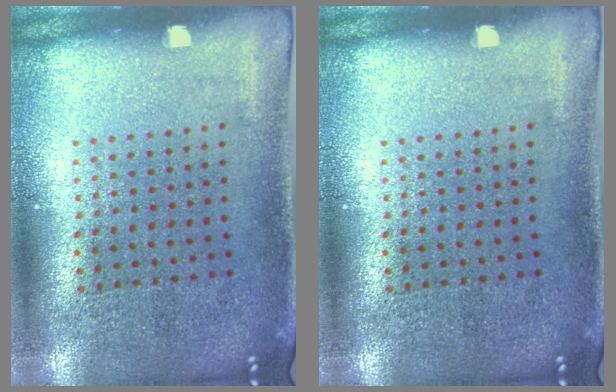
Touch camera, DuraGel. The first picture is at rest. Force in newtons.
{"total": 0.0}